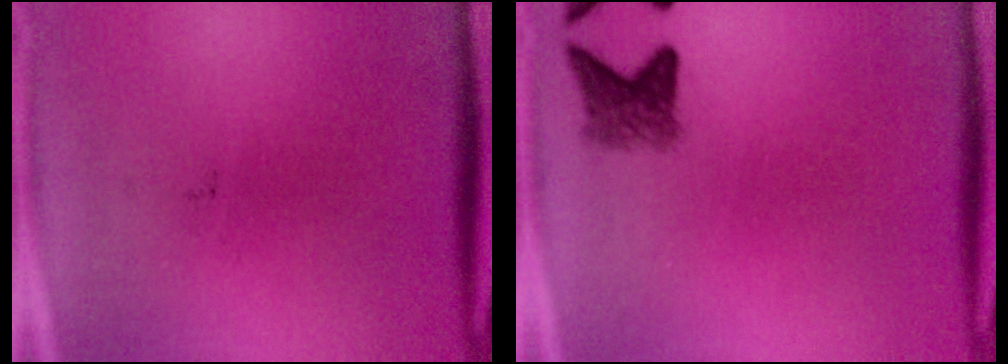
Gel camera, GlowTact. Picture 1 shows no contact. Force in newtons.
{"total": 2.8}